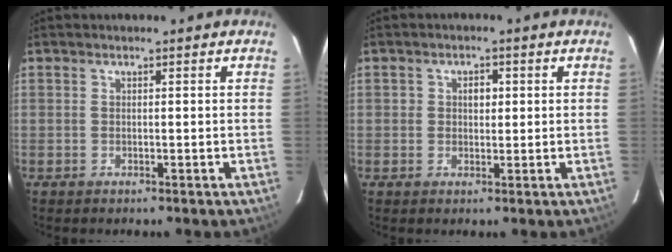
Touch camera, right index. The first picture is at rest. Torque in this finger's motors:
{"motor_torque": [0.02, 0.04, 0.02, 0.02]}